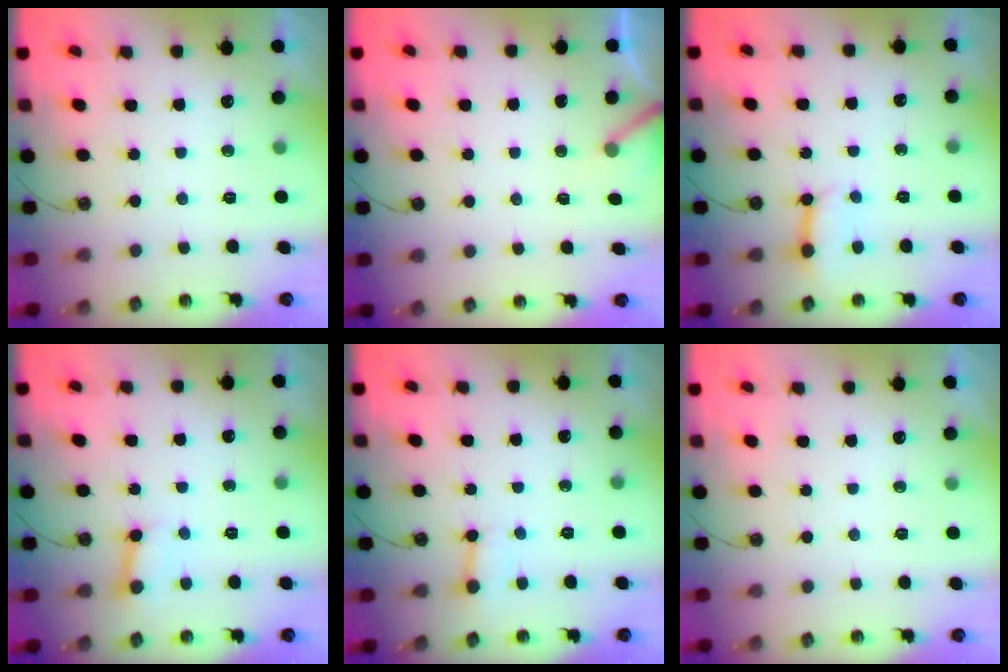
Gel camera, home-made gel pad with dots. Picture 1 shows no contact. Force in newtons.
{"total": 3.7, "press": 3.7, "slide": 0.3}
{"total": 5.0, "press": 4.9, "slide": 0.6}
{"total": 4.4, "press": 4.3, "slide": 0.7}
{"total": 3.0, "press": 2.9, "slide": 0.5}
{"total": 0.0}